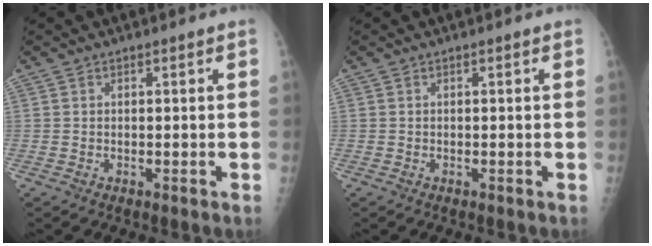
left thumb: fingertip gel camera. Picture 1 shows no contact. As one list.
[{"total": 0.0}]